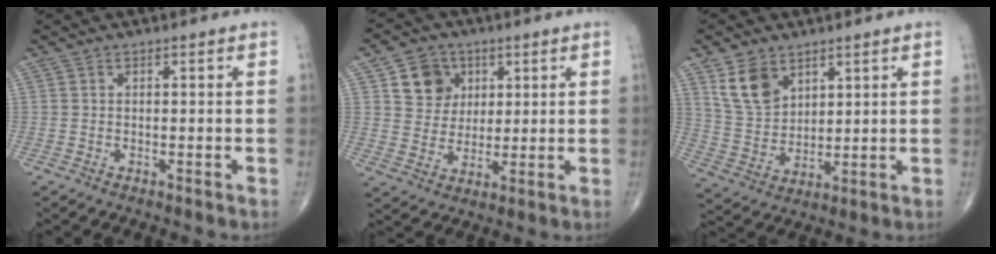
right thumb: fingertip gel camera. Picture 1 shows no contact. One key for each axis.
{"total": 8.6, "fx": 3.3, "fy": 7.4, "fz": 2.9, "tx": -0.013, "ty": -0.010, "tz": 0.058}
{"total": 9.1, "fx": 5.2, "fy": 5.9, "fz": 4.7, "tx": -0.074, "ty": -0.025, "tz": 0.113}